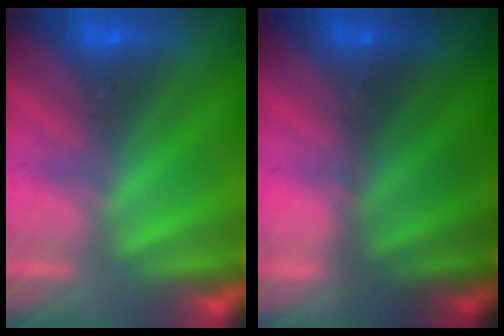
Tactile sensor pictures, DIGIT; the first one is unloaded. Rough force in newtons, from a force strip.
{"total": 2.1}